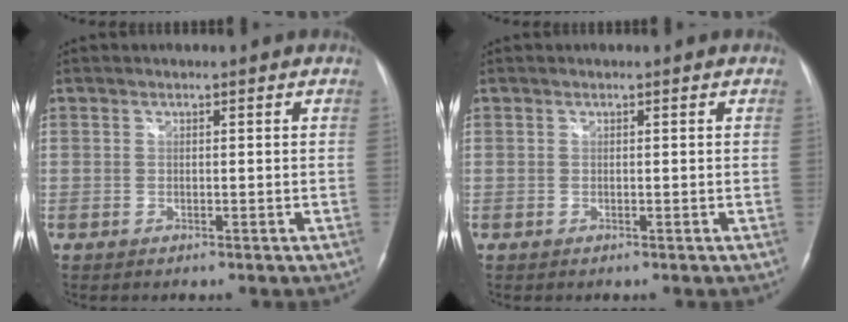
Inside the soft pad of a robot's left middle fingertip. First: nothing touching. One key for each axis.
{"total": 0.0}